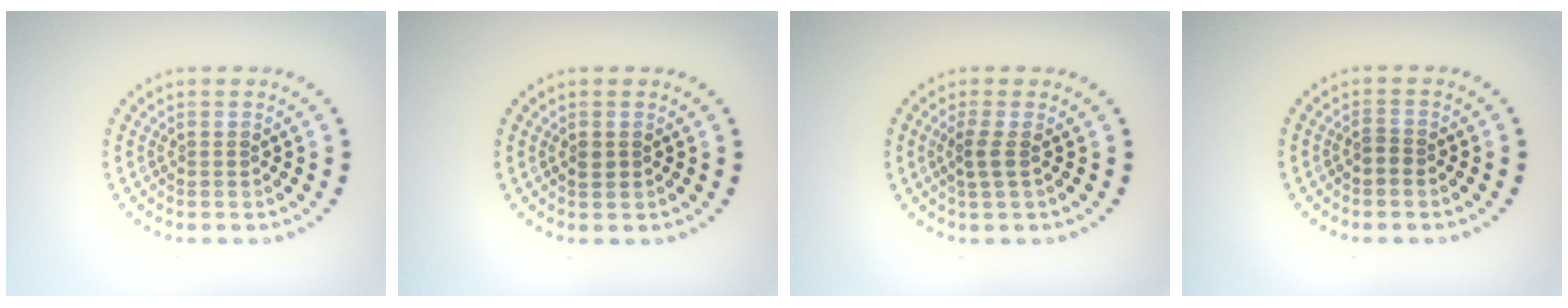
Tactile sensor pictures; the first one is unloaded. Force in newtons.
{"total": 1.1, "press": 1.0, "slide": 0.2}
{"total": 1.6, "press": 1.3, "slide": 1.0}
{"total": 0.8, "press": 0.5, "slide": 0.6}